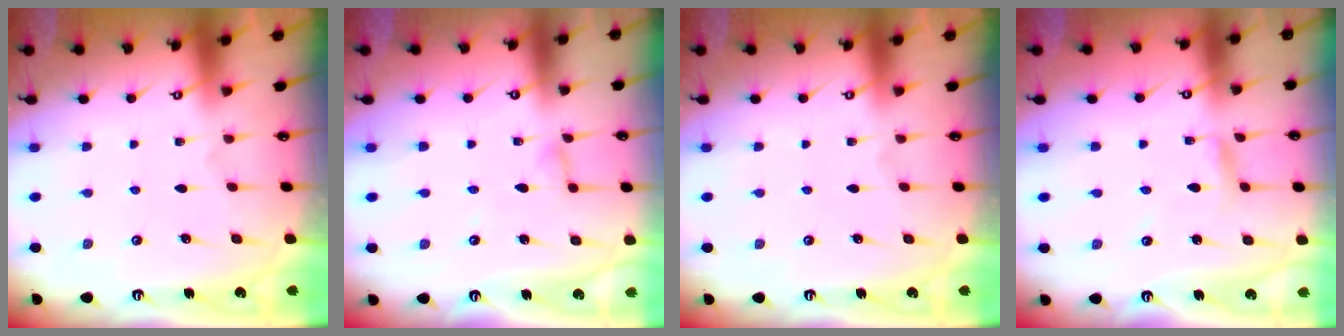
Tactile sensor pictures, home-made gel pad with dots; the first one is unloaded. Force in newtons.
{"total": 2.9, "press": 2.9, "slide": 0.3}
{"total": 0.0}
{"total": 2.8, "press": 2.8, "slide": 0.1}